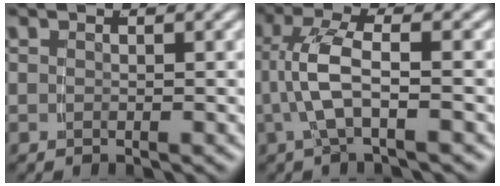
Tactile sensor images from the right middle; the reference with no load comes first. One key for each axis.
{"total": 4.2, "fx": -0.2, "fy": 1.1, "fz": 4.1, "tx": -0.091, "ty": 0.002, "tz": -0.001}